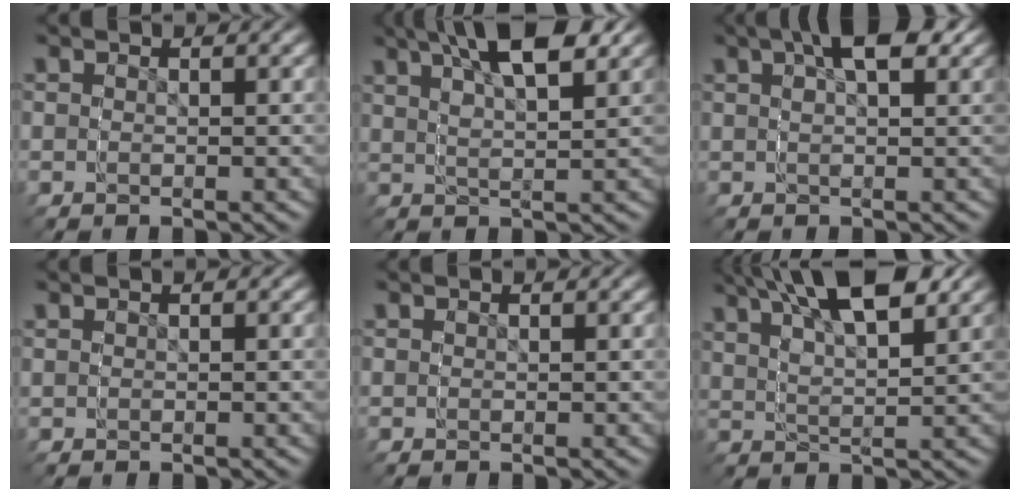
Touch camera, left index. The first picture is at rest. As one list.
[{"total": 5.8, "force": [4.9, 0.8, 3.0], "torque": [-0.058, 0.026, 0.066]}, {"total": 2.6, "force": [1.7, 0.6, 1.8], "torque": [-0.020, 0.015, 0.018]}, {"total": 0.0}, {"total": 0.0}, {"total": 6.7, "force": [5.7, 1.8, 3.1], "torque": [-0.068, 0.025, 0.074]}]